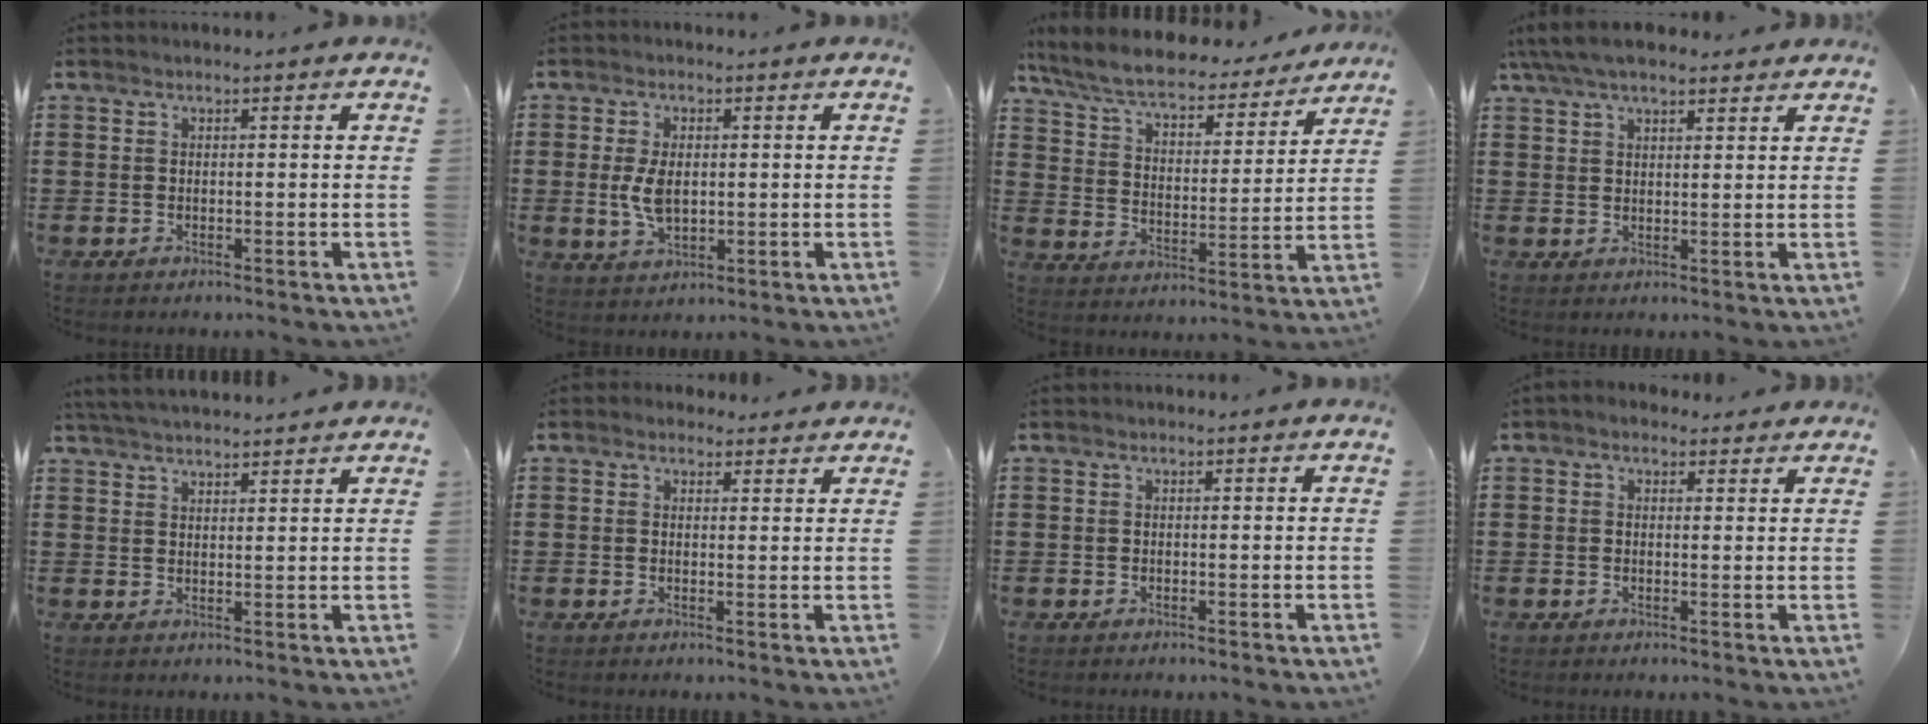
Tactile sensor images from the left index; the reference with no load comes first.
{"total": 5.5, "force": [0.2, 3.1, 4.6], "torque": [-0.112, 0.001, -0.001]}
{"total": 7.2, "force": [6.5, 1.1, 3.0], "torque": [-0.086, -0.037, 0.110]}
{"total": 5.6, "force": [4.6, 1.6, 2.9], "torque": [-0.069, -0.001, 0.086]}
{"total": 3.4, "force": [3.4, -0.1, 0.7], "torque": [-0.023, -0.007, 0.063]}
{"total": 1.6, "force": [1.3, 1.0, 0.2], "torque": [-0.001, 0.004, 0.024]}
{"total": 0.0}
{"total": 1.4, "force": [0.9, 1.0, 0.4], "torque": [-0.011, 0.008, 0.017]}